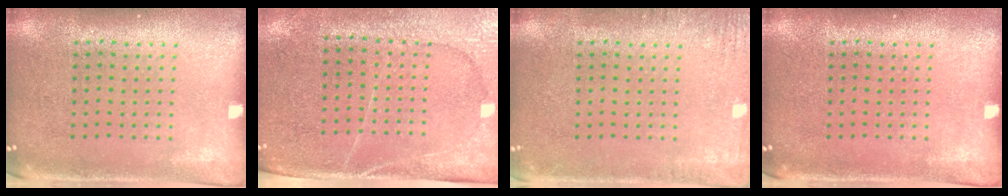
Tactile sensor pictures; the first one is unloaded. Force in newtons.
{"total": 2.9, "press": 2.7, "slide": 1.2}
{"total": 1.7, "press": 1.7, "slide": 0.2}
{"total": 0.0}